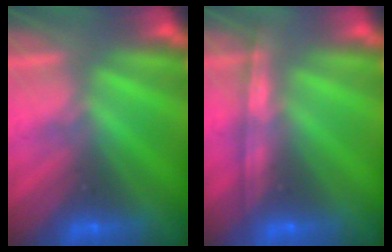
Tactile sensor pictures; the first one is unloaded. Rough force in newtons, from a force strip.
{"total": 1.2}